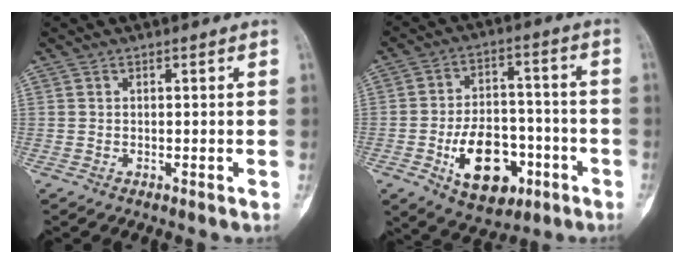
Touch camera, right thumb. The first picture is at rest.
{"total": 15.0, "force": [-5.7, 9.3, 10.3], "torque": [-0.132, 0.034, -0.081]}